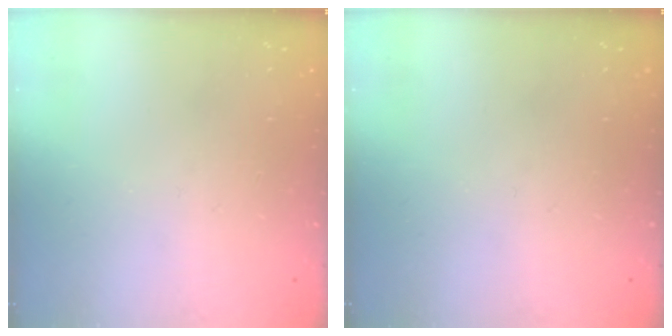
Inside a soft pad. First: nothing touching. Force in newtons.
{"total": 0.0}